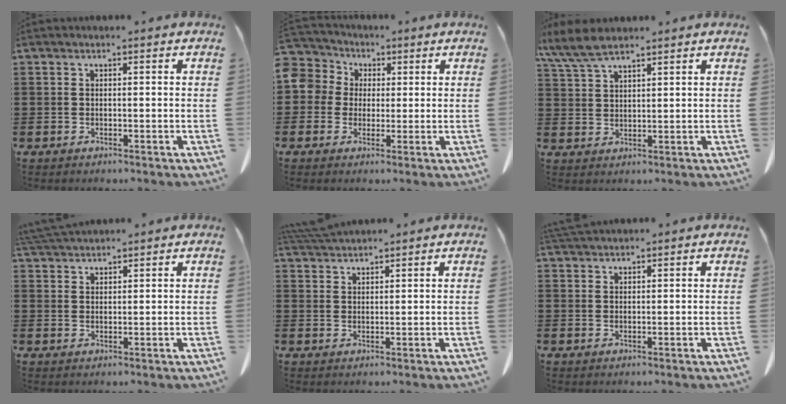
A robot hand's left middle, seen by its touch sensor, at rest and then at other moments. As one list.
[{"total": 5.5, "force": [0.9, 5.3, 1.1], "torque": [-0.064, 0.006, 0.010]}, {"total": 5.9, "force": [4.6, 1.5, 3.3], "torque": [-0.085, -0.008, 0.084]}, {"total": 3.3, "force": [3.2, 0.4, 0.7], "torque": [-0.023, -0.005, 0.062]}, {"total": 3.9, "force": [3.7, 0.3, 1.1], "torque": [-0.034, -0.004, 0.071]}, {"total": 2.0, "force": [2.0, 0.2, 0.3], "torque": [-0.011, 0.000, 0.039]}]